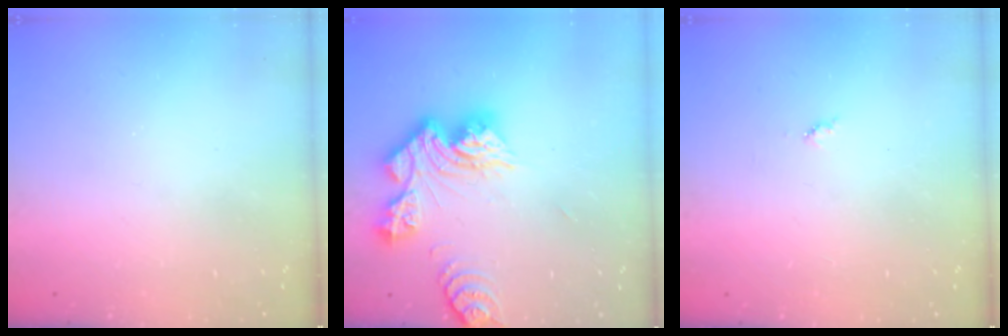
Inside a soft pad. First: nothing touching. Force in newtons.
{"total": 14.3, "press": 14.2, "slide": 1.5}
{"total": 3.9, "press": 3.9, "slide": 0.4}